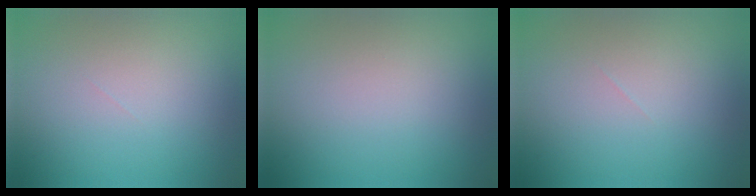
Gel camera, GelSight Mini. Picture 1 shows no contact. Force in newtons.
{"total": 0.0}
{"total": 0.0}